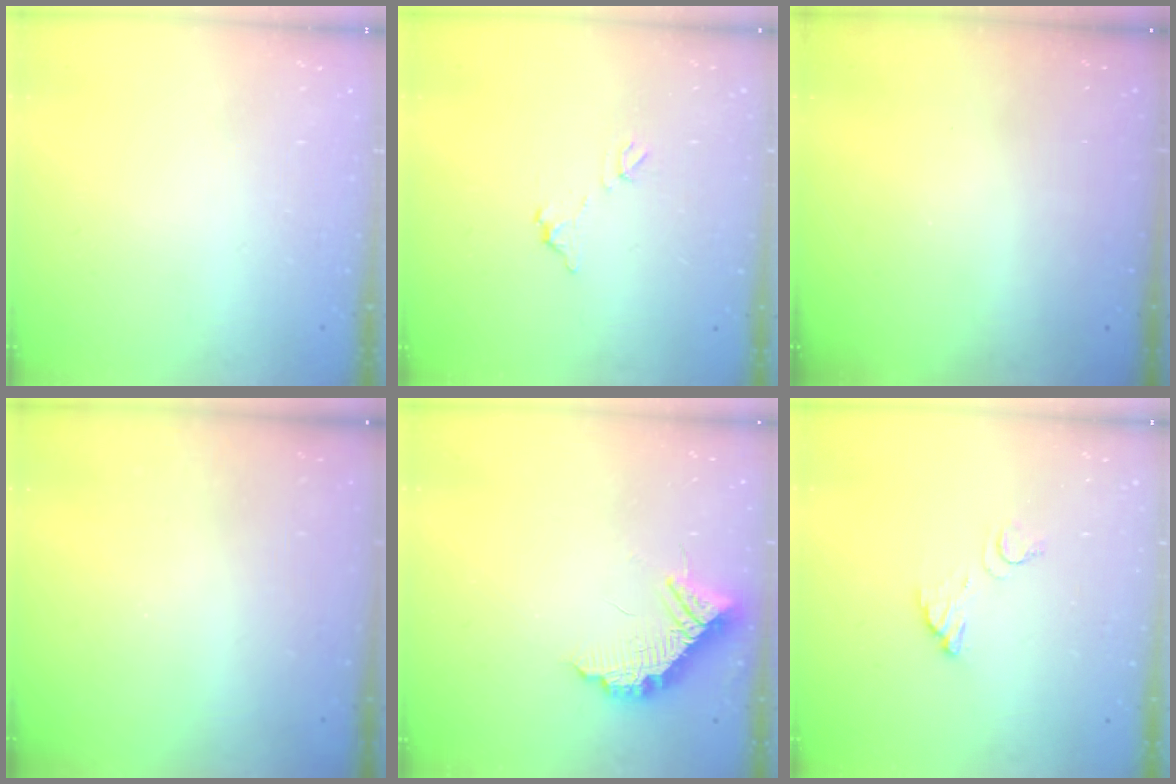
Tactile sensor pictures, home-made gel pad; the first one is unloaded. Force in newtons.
{"total": 5.6, "press": 5.6, "slide": 0.3}
{"total": 3.0, "press": 3.0, "slide": 0.1}
{"total": 3.0, "press": 3.0, "slide": 0.1}
{"total": 11.6, "press": 11.6, "slide": 0.8}
{"total": 3.8, "press": 3.8, "slide": 0.2}